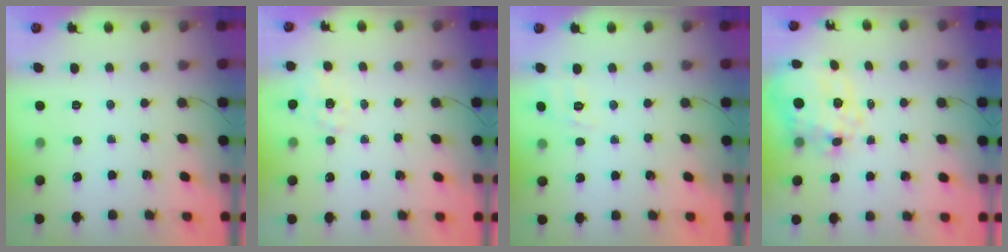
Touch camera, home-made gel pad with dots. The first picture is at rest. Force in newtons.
{"total": 1.5, "press": 1.1, "slide": 1.0}
{"total": 2.0, "press": 0.4, "slide": 1.9}
{"total": 13.3, "press": 13.0, "slide": 2.6}